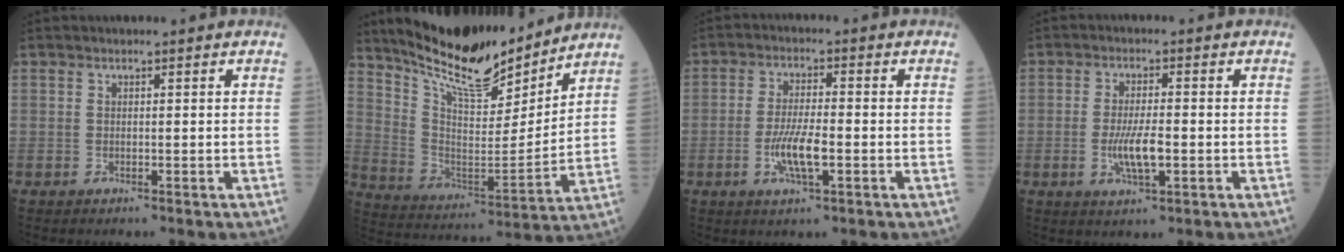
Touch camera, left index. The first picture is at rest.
{"total": 16.6, "force": [14.6, 3.3, 7.3], "torque": [-0.134, -0.010, 0.257]}
{"total": 6.1, "force": [-1.9, 1.3, 5.7], "torque": [-0.116, -0.005, -0.035]}
{"total": 5.4, "force": [-1.3, 1.1, 5.1], "torque": [-0.105, -0.007, -0.022]}